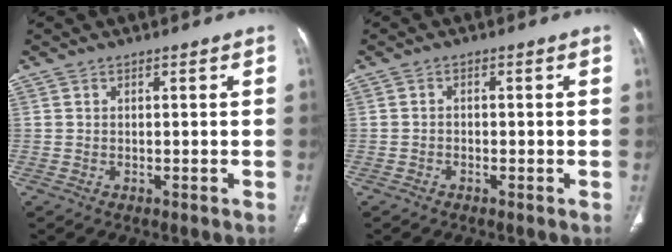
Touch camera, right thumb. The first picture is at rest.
{"total": 0.7, "force": [-0.4, 0.5, 0.3], "torque": [-0.001, 0.002, -0.012]}